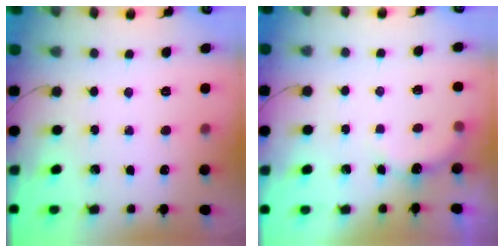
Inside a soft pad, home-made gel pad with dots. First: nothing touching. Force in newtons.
{"total": 3.8, "press": 3.7, "slide": 0.8}